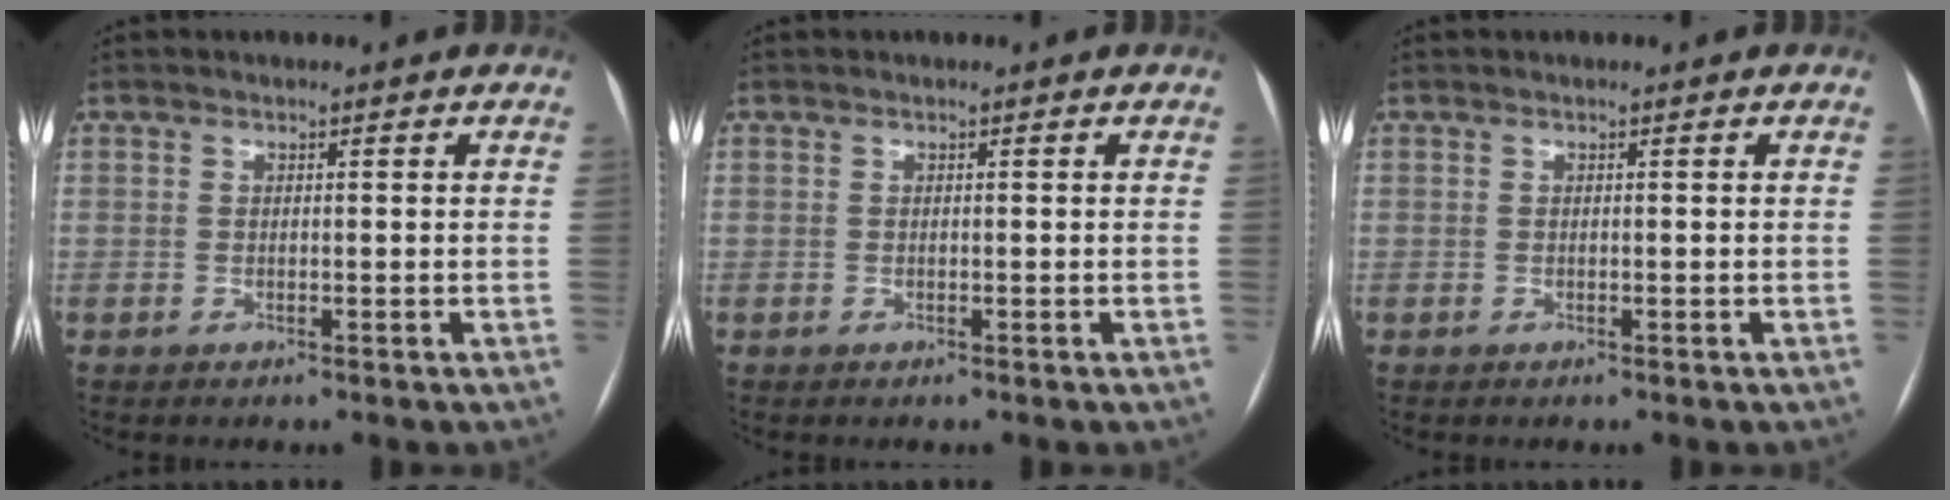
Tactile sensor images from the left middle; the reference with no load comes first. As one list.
[{"total": 0.0}, {"total": 0.0}]